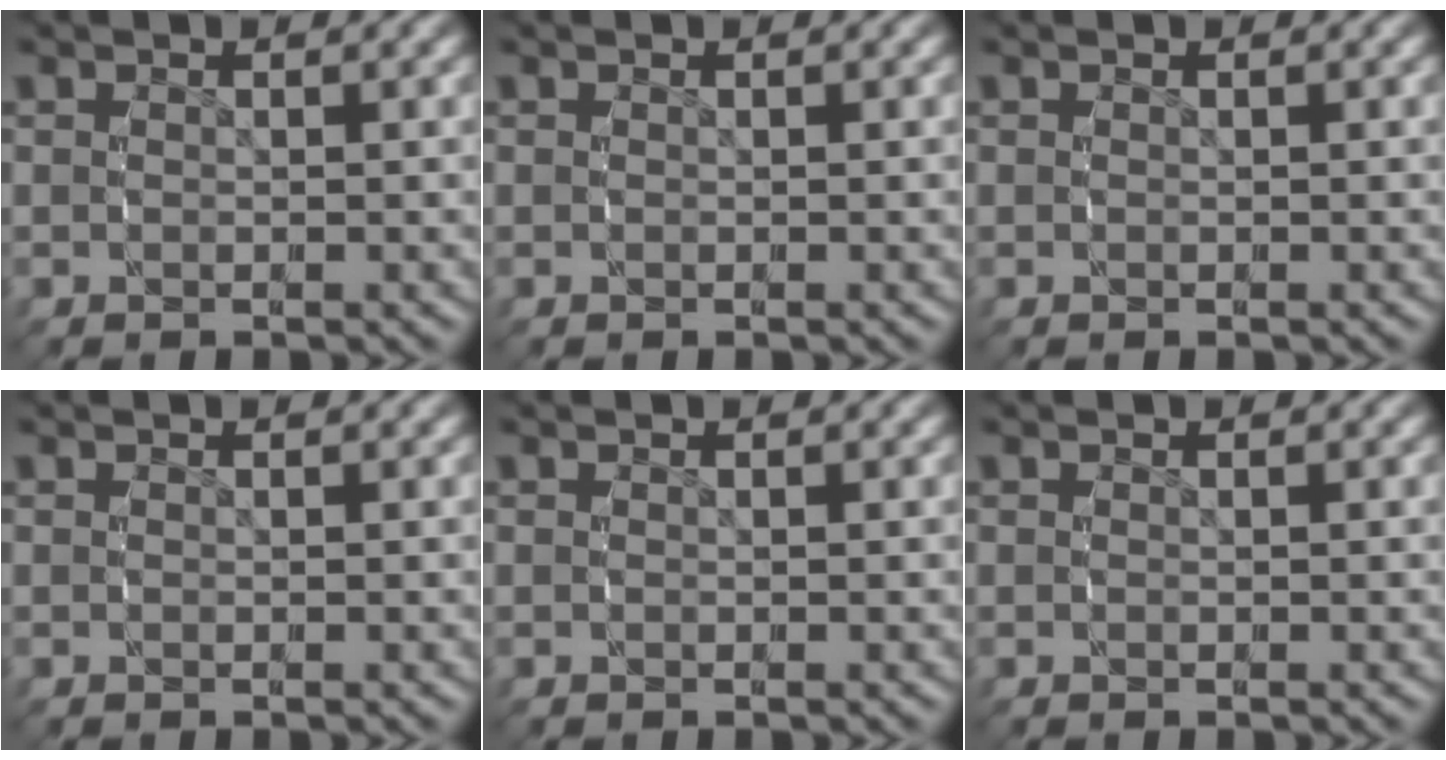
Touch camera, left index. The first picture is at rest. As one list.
[{"total": 0.0}, {"total": 0.0}, {"total": 0.0}, {"total": 0.0}, {"total": 0.0}]